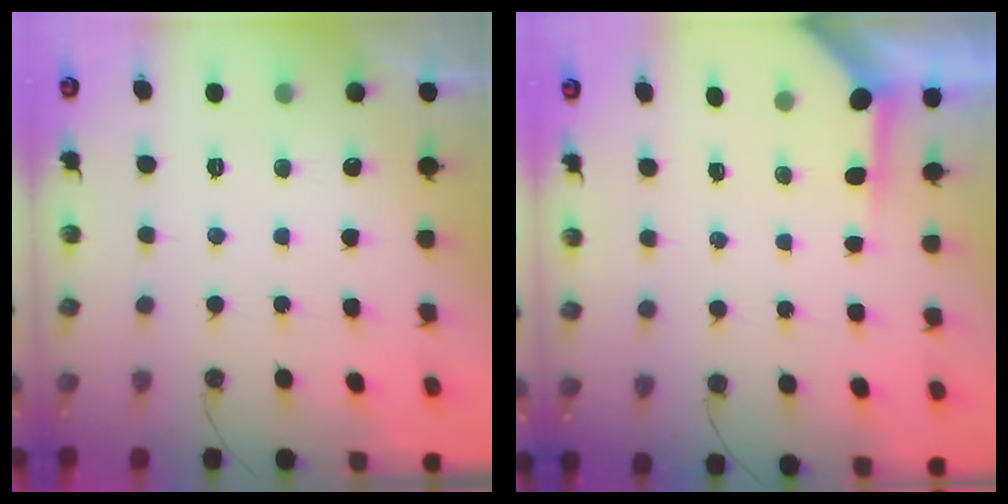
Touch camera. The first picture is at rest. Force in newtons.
{"total": 3.8, "press": 3.8, "slide": 0.4}